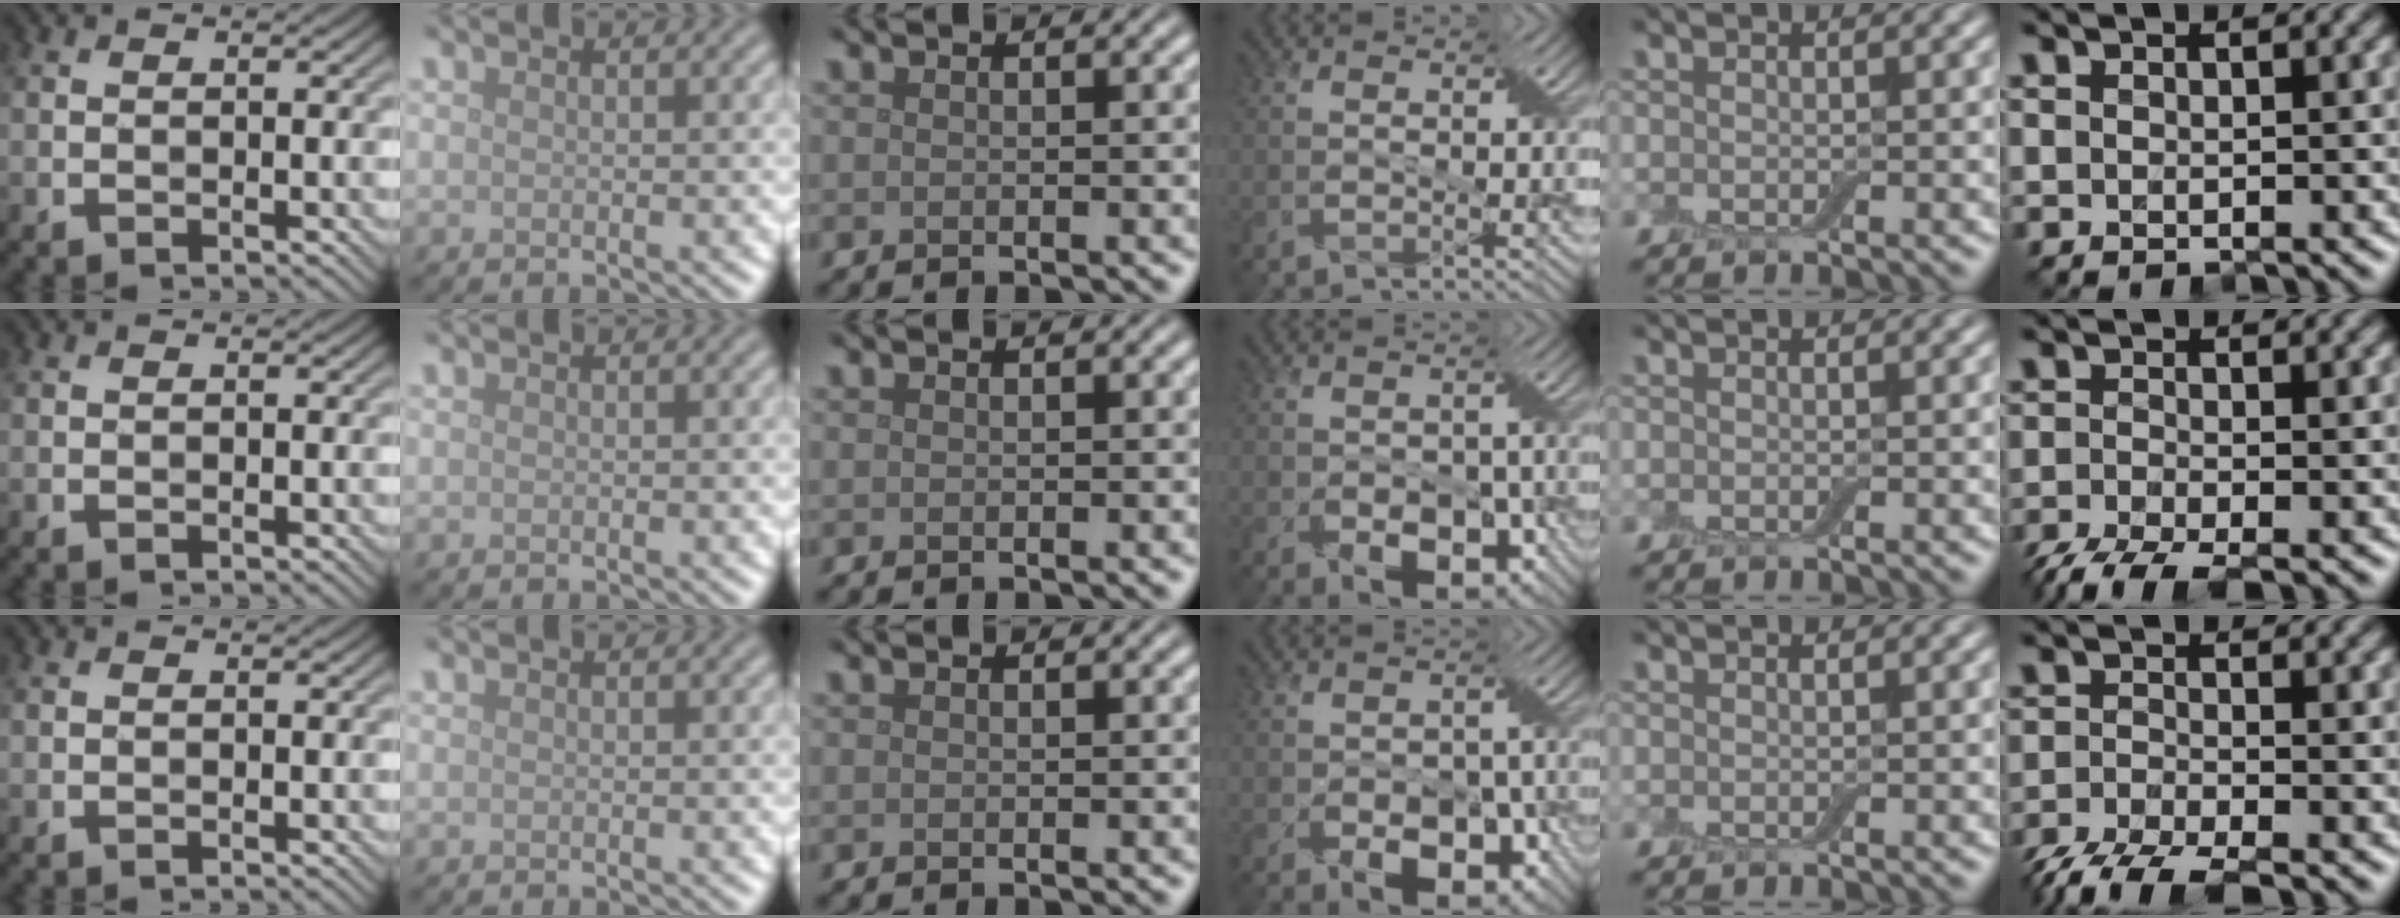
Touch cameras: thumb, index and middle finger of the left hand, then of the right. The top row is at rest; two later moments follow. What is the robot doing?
{"motion": "fold", "object": "bandage"}